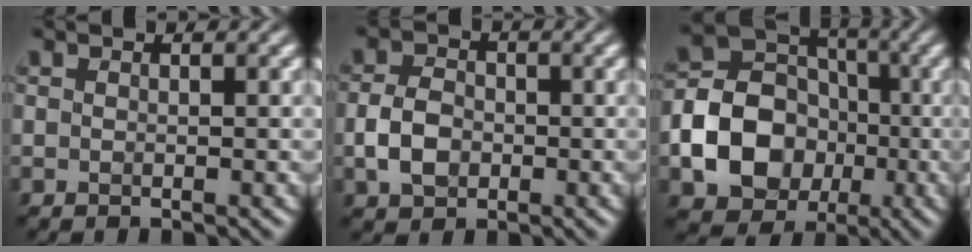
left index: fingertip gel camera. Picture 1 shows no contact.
{"total": 3.5, "force": [-0.9, 2.6, 2.2], "torque": [-0.045, 0.005, -0.021]}
{"total": 10.3, "force": [-2.6, 8.3, 5.5], "torque": [-0.095, -0.009, -0.068]}